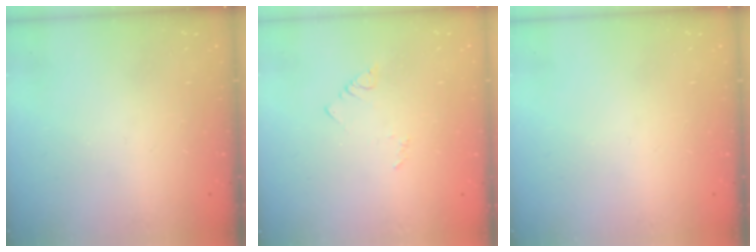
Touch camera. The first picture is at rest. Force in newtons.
{"total": 3.7, "press": 3.7, "slide": 0.3}
{"total": 0.0}